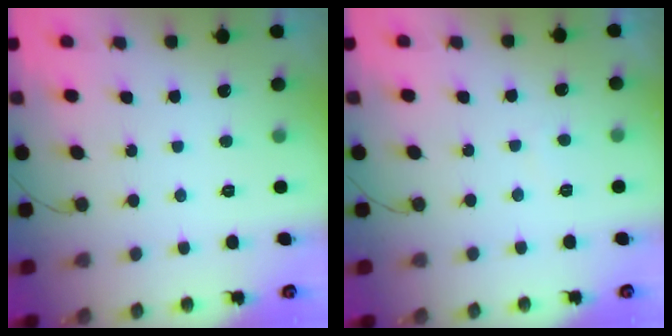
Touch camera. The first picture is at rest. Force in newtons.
{"total": 0.6, "press": 0.4, "slide": 0.4}